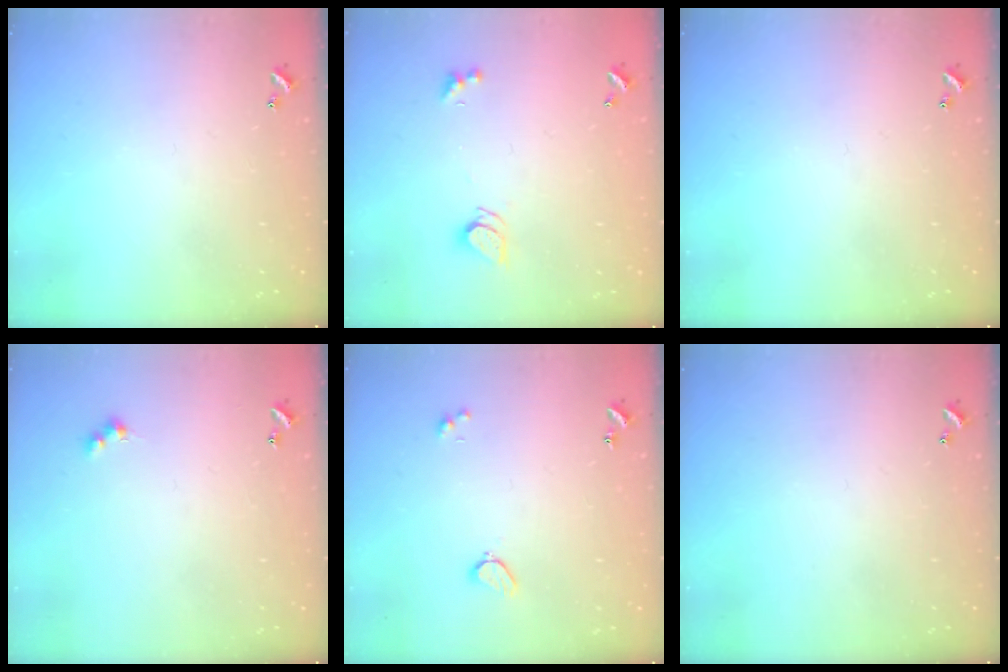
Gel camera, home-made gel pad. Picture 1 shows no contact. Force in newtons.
{"total": 2.3, "press": 2.3, "slide": 0.2}
{"total": 0.0}
{"total": 3.0, "press": 2.9, "slide": 0.5}
{"total": 2.0, "press": 1.9, "slide": 0.6}
{"total": 0.0}